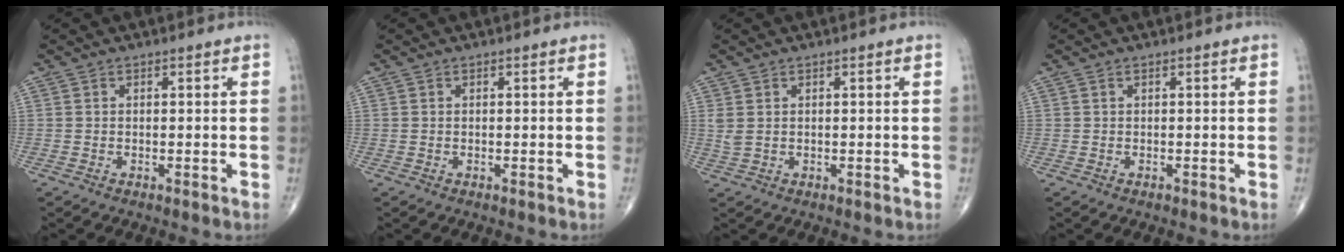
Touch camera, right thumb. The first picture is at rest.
{"total": 0.0}
{"total": 1.8, "force": [0.6, 1.1, 1.4], "torque": [-0.035, 0.007, 0.020]}
{"total": 0.0}